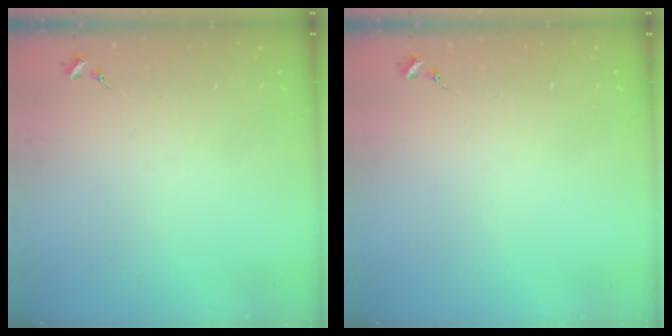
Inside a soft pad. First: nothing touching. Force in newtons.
{"total": 0.0}